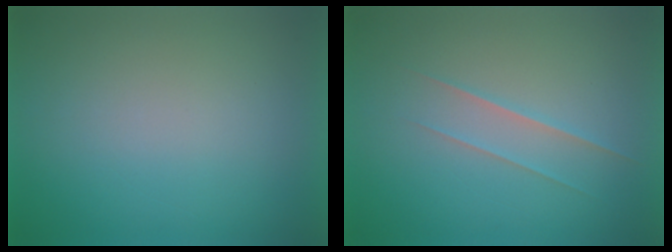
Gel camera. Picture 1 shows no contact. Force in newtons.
{"total": 1.6}